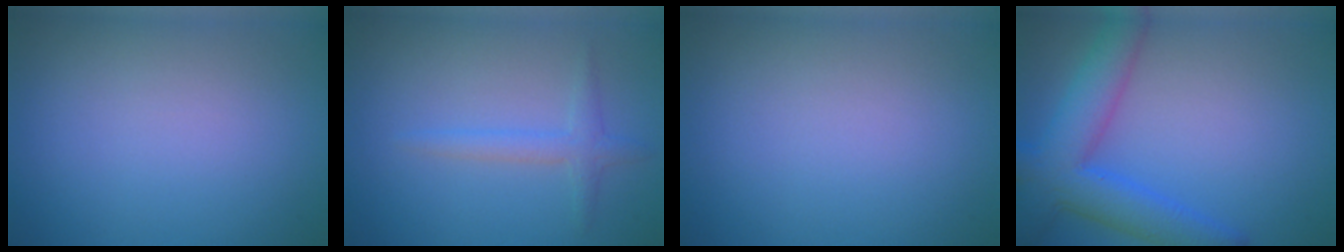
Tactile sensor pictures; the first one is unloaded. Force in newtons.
{"total": 1.8, "press": 1.8, "slide": 0.0}
{"total": 0.0}
{"total": 6.9, "press": 6.9, "slide": 0.4}